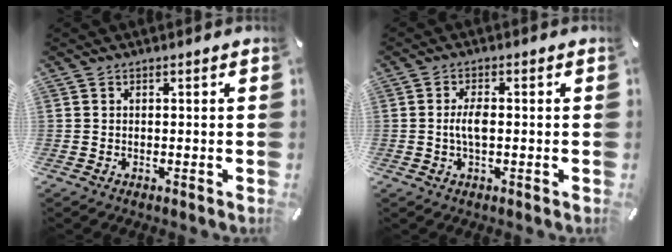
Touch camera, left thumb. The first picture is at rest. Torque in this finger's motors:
{"motor_torque": [1.03, 0.99, 0.58, -0.05, 0.04]}